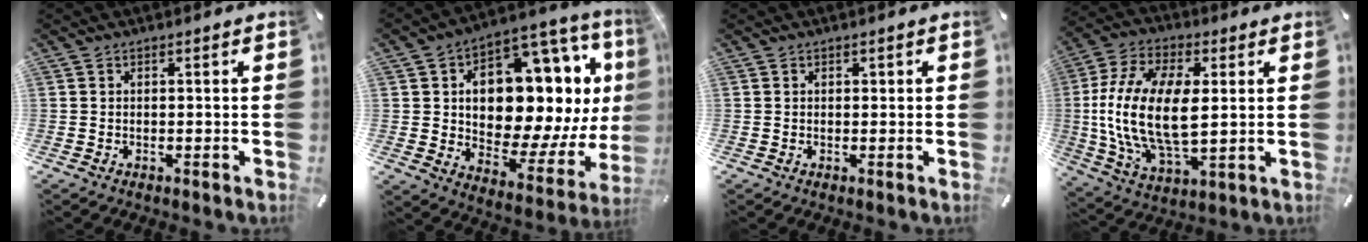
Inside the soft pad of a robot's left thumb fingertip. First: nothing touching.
{"total": 21.0, "force": [5.1, 12.5, 16.0], "torque": [-0.243, -0.056, 0.083]}
{"total": 0.6, "force": [0.1, 0.6, 0.1], "torque": [-0.001, 0.005, 0.000]}
{"total": 18.0, "force": [1.8, 9.9, 14.9], "torque": [-0.330, -0.001, 0.032]}